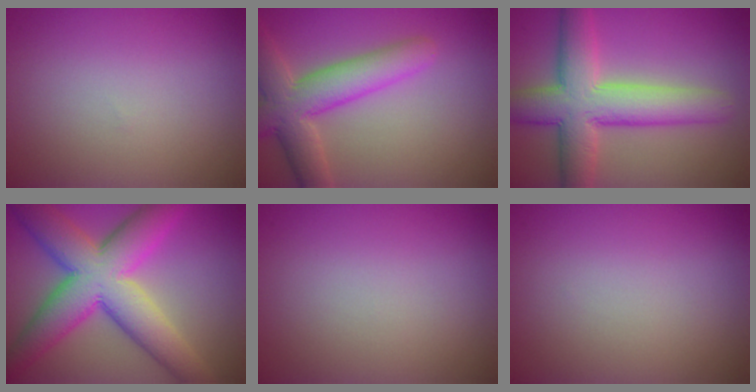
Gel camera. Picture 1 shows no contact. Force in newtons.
{"total": 6.7, "press": 6.7, "slide": 0.3}
{"total": 8.6, "press": 8.6, "slide": 0.5}
{"total": 11.1, "press": 11.1, "slide": 0.3}
{"total": 0.0}
{"total": 0.0}